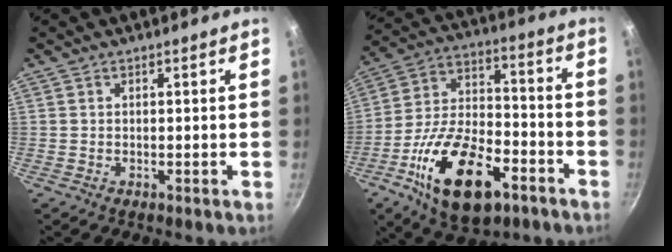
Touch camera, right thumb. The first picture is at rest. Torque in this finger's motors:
{"motor_torque": [0.35, 0.53, 1.33, -1.44, 0.42]}